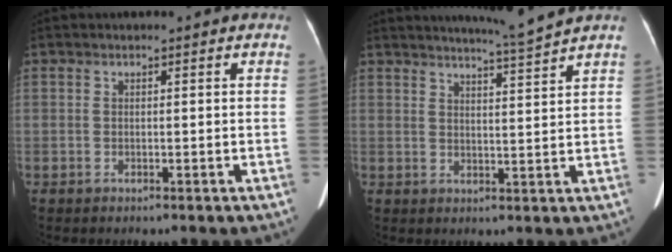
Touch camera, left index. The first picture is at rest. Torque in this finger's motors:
{"motor_torque": [0.24, -0.56, 0.07, 0.05]}